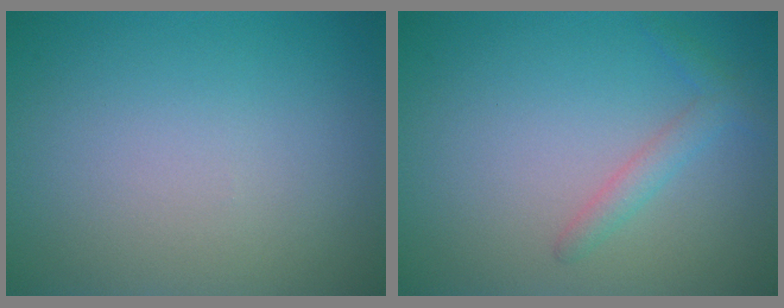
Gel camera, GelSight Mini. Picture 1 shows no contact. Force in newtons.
{"total": 1.6, "press": 1.6, "slide": 0.1}